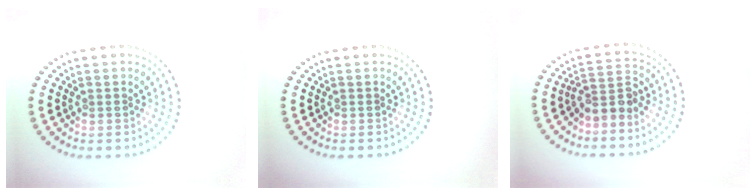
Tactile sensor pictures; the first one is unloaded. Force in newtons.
{"total": 0.0}
{"total": 2.7, "press": 2.0, "slide": 1.8}